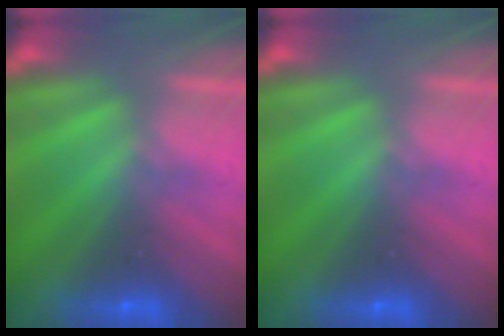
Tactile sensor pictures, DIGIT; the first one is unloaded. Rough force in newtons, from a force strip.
{"total": 0.0}